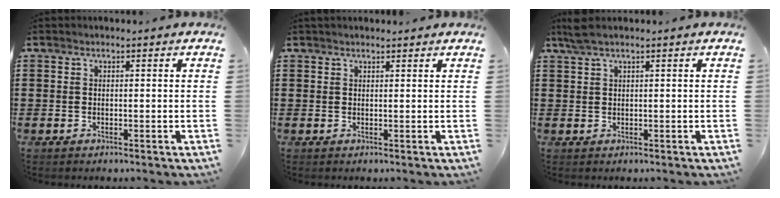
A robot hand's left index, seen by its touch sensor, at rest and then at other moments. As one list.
[{"total": 0.9, "force": [0.9, 0.2, 0.3], "torque": [-0.006, 0.001, 0.017]}, {"total": 2.1, "force": [1.4, 0.1, 1.5], "torque": [-0.033, 0.001, 0.026]}]